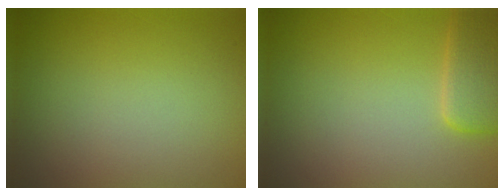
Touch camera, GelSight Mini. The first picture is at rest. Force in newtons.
{"total": 3.1, "press": 3.1, "slide": 0.2}